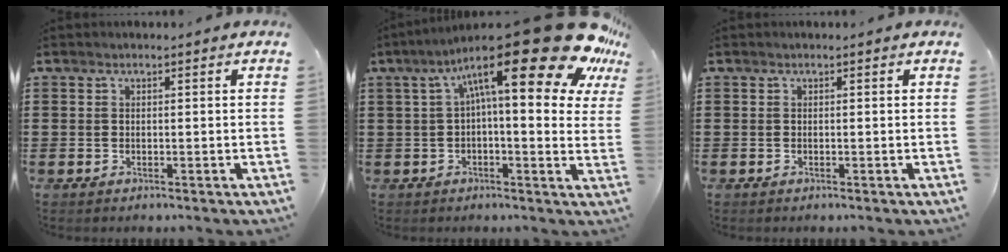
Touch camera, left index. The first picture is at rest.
{"total": 20.2, "force": [11.5, 4.5, 16.0], "torque": [-0.269, -0.066, 0.182]}
{"total": 0.0}